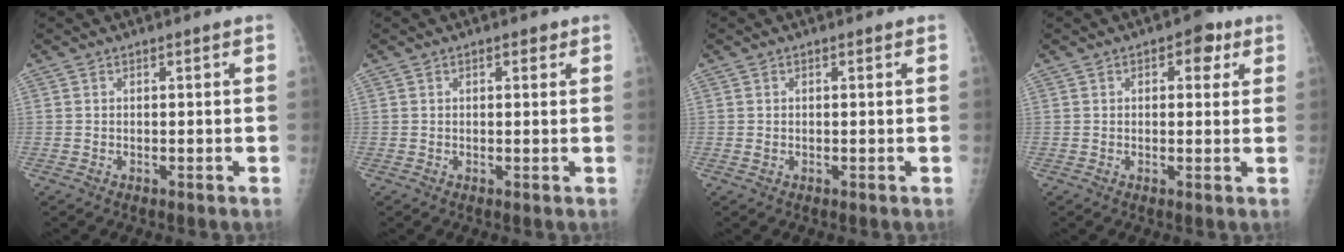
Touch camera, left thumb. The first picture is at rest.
{"total": 1.6, "force": [0.9, 0.9, 1.1], "torque": [-0.006, -0.001, 0.009]}
{"total": 0.8, "force": [0.2, 0.6, 0.5], "torque": [-0.007, -0.001, 0.004]}
{"total": 4.8, "force": [2.0, 2.9, 3.2], "torque": [-0.011, -0.001, 0.018]}